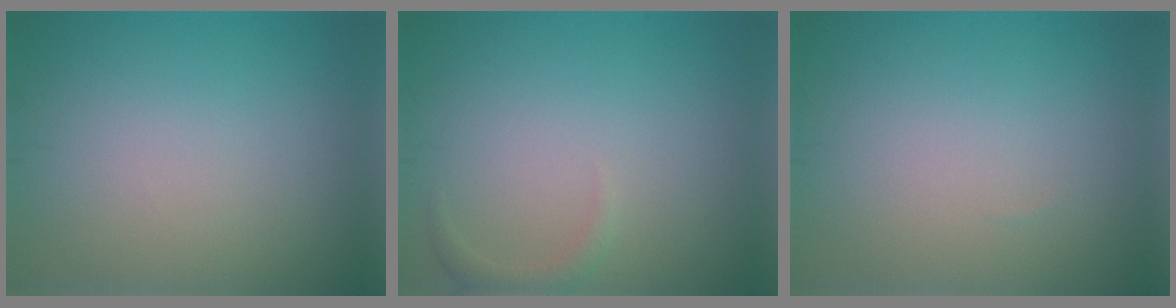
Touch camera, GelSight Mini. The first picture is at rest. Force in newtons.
{"total": 1.3, "press": 1.2, "slide": 0.2}
{"total": 0.0}